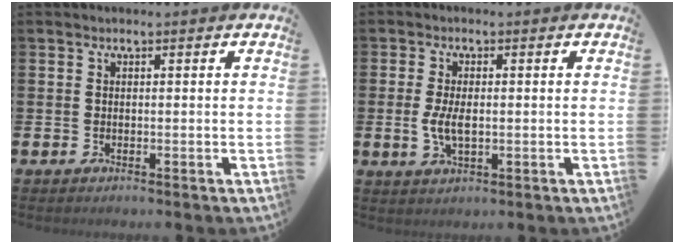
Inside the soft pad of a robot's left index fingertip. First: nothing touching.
{"total": 3.6, "force": [-0.1, 1.7, 3.1], "torque": [-0.061, 0.005, -0.003]}